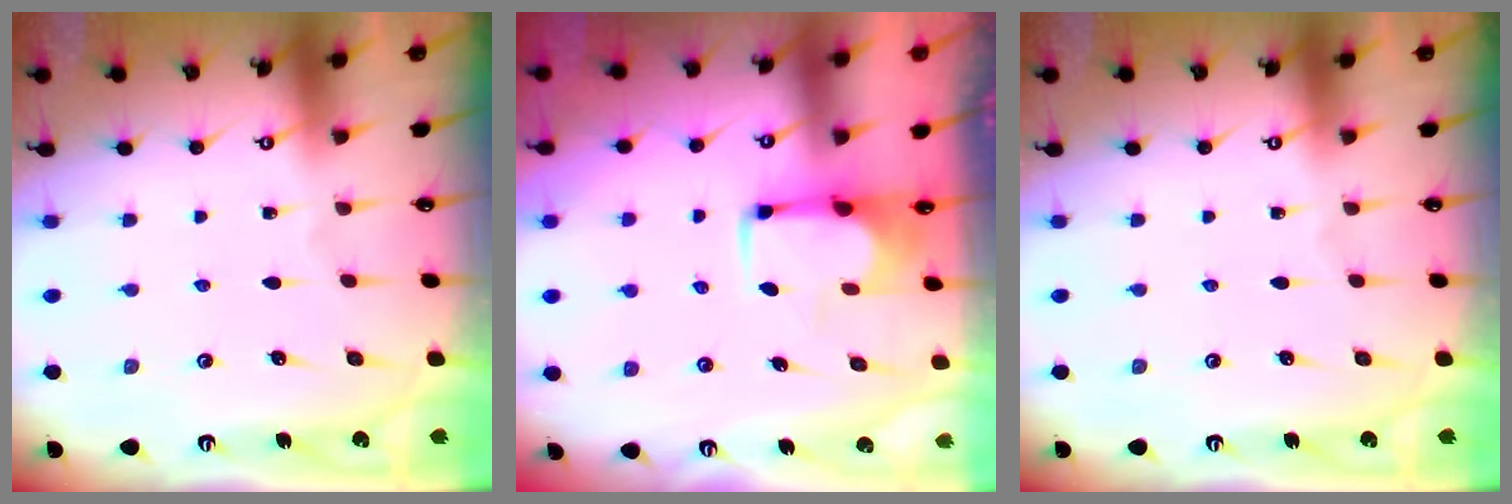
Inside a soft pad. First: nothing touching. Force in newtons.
{"total": 1.8, "press": 1.7, "slide": 0.6}
{"total": 0.0}